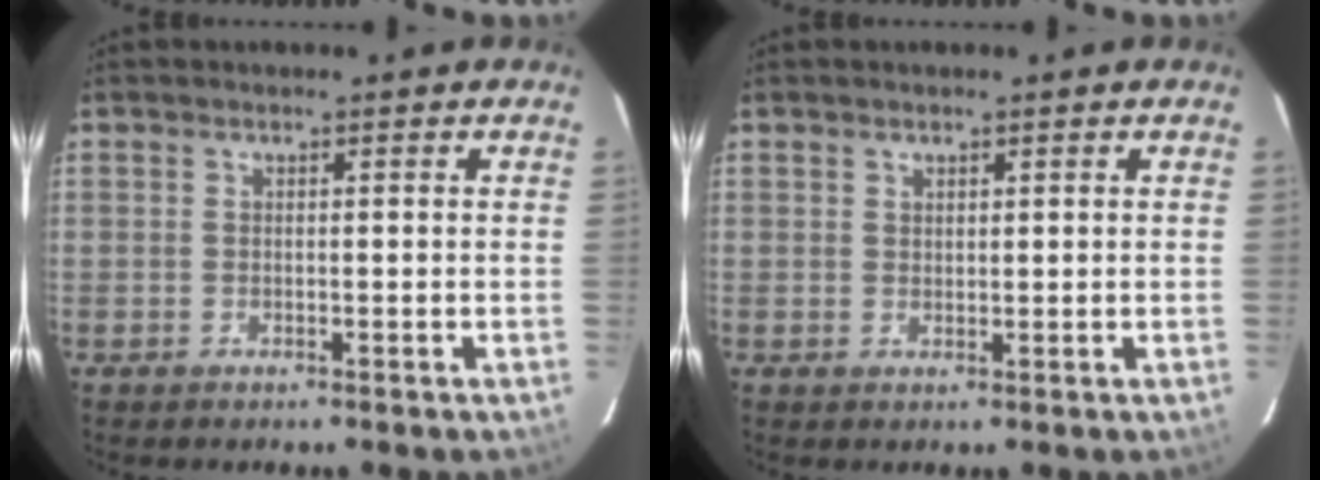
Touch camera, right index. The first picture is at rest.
{"total": 1.0, "force": [0.8, 0.7, 0.2], "torque": [-0.001, 0.002, 0.013]}